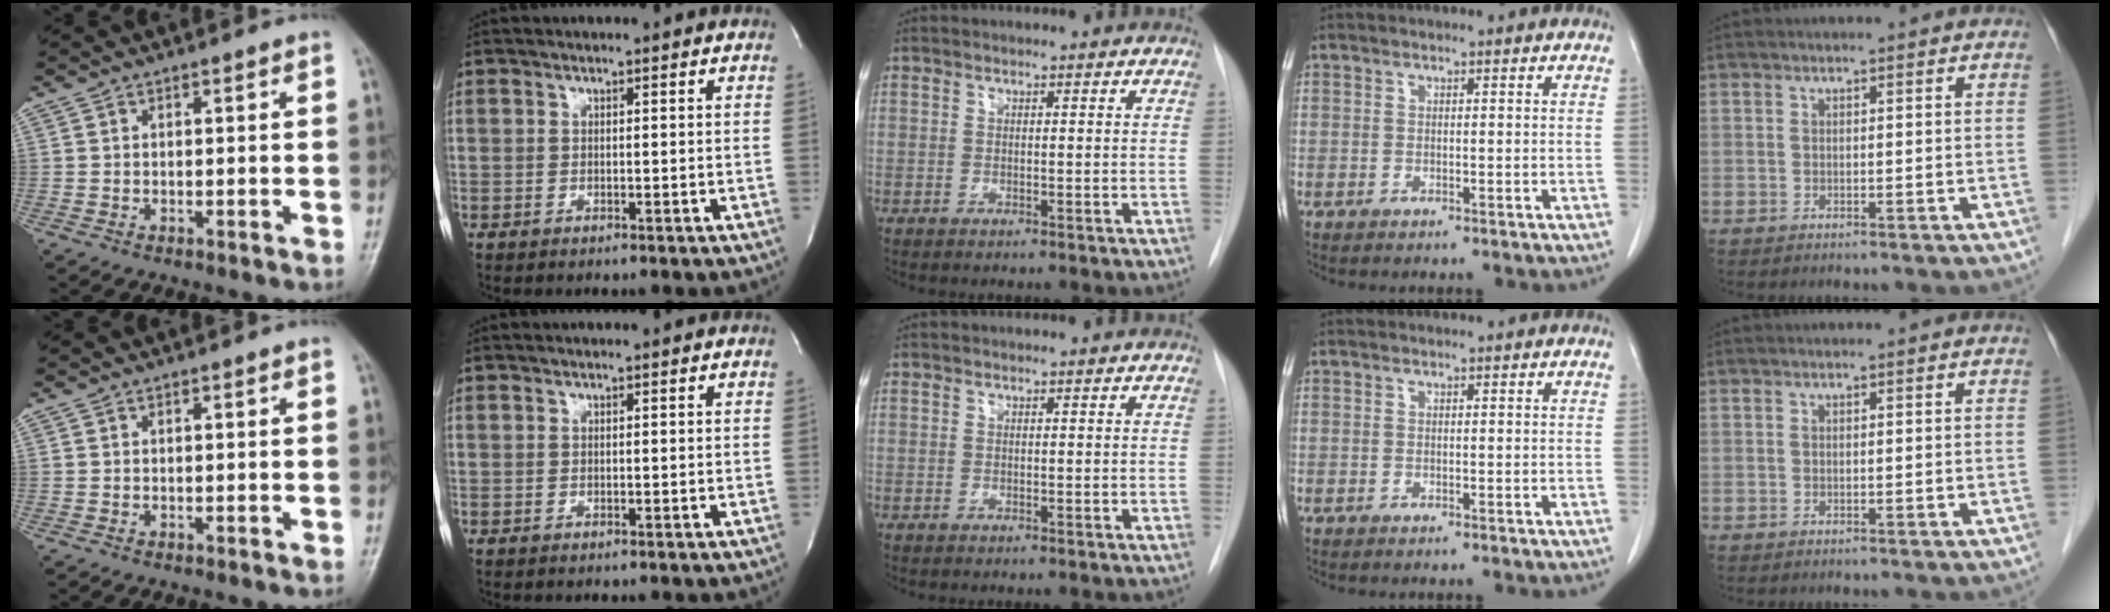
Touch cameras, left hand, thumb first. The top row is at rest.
{}